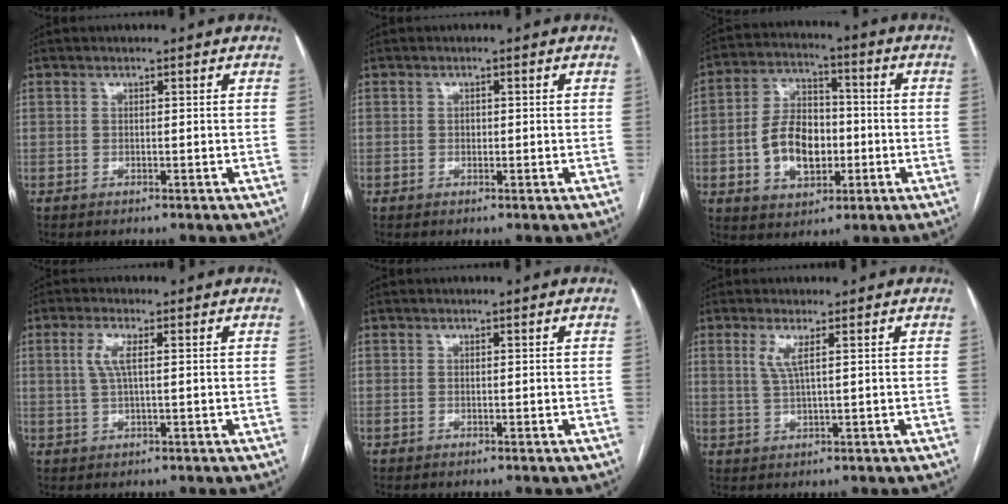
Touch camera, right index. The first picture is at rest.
{"total": 0.7, "force": [-0.1, 0.6, 0.4], "torque": [-0.005, 0.002, -0.002]}
{"total": 11.3, "force": [-2.0, 7.2, 8.5], "torque": [-0.166, 0.022, -0.029]}
{"total": 3.4, "force": [0.8, 0.6, 3.3], "torque": [-0.074, 0.005, 0.018]}
{"total": 0.0}
{"total": 2.9, "force": [1.2, 0.0, 2.6], "torque": [-0.065, -0.001, 0.027]}